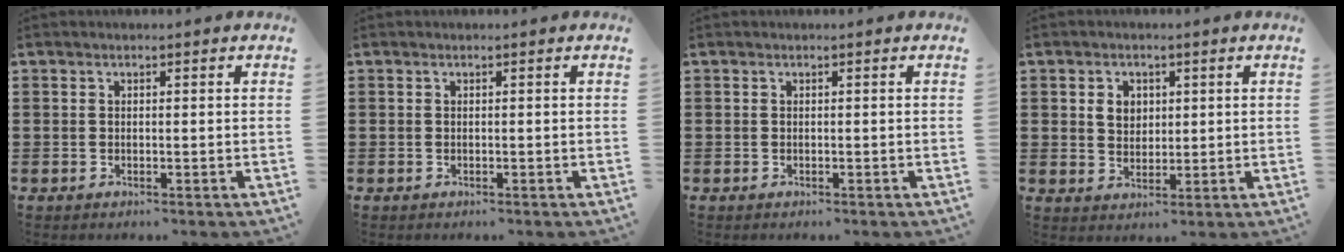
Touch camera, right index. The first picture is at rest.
{"total": 0.0}
{"total": 0.0}
{"total": 3.5, "force": [1.0, 2.8, 1.7], "torque": [-0.043, 0.012, 0.017]}